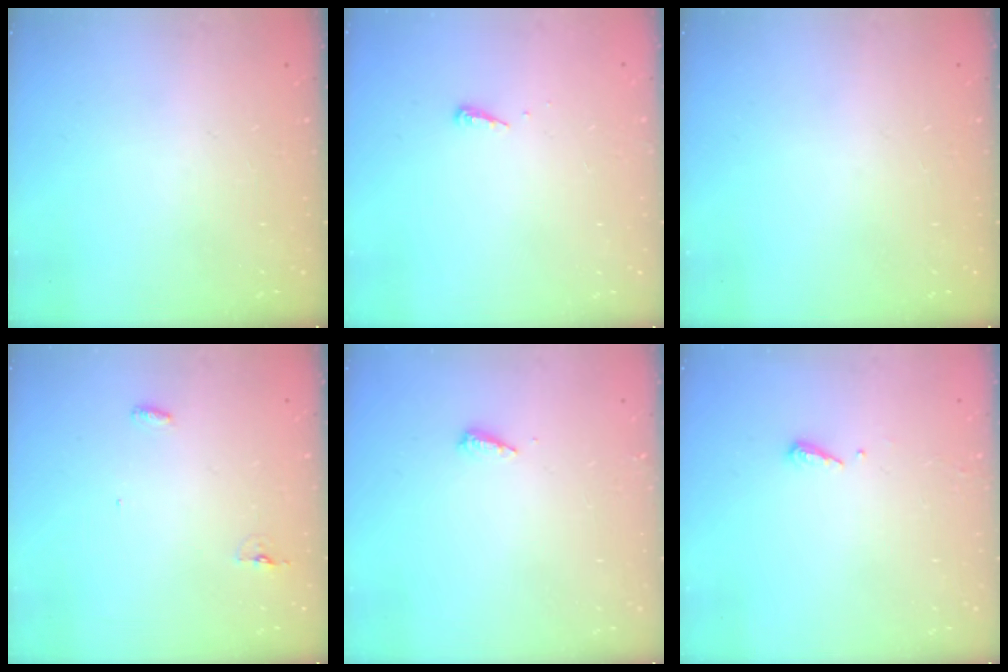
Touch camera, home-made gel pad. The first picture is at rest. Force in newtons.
{"total": 3.9, "press": 3.9, "slide": 0.5}
{"total": 0.0}
{"total": 7.4, "press": 4.4, "slide": 6.0}
{"total": 3.6, "press": 3.6, "slide": 0.3}
{"total": 5.3, "press": 5.3, "slide": 0.5}